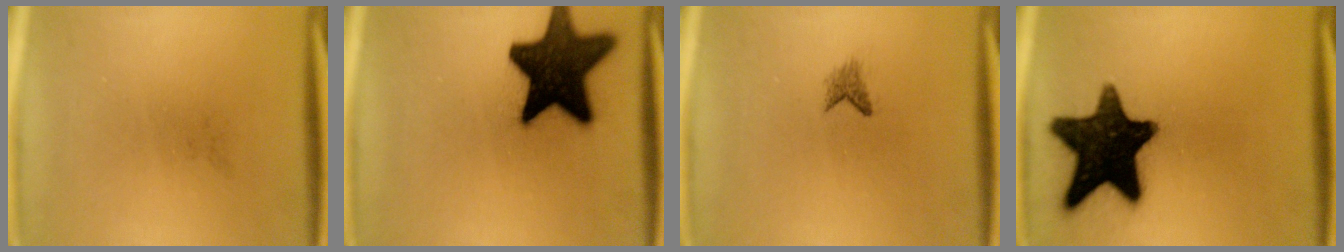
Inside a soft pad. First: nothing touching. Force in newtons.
{"total": 19.1}
{"total": 1.2}
{"total": 17.6}